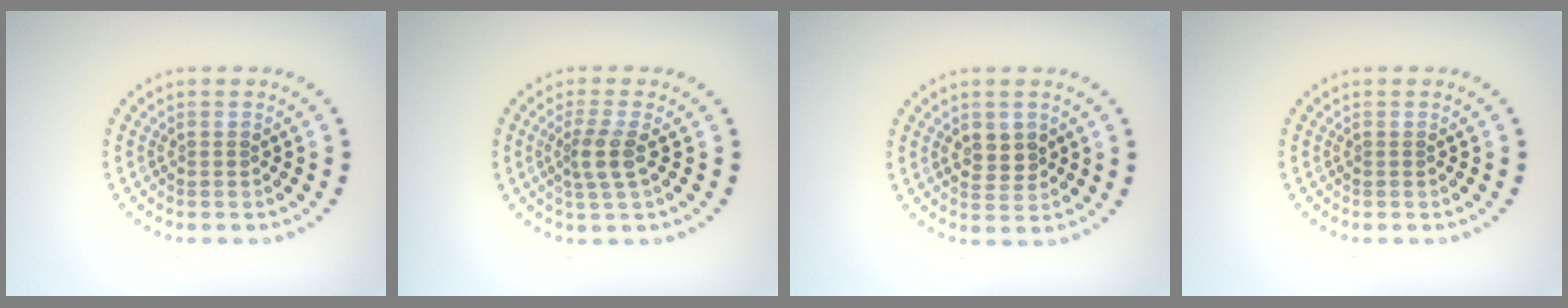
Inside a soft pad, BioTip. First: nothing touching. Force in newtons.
{"total": 2.5, "press": 2.0, "slide": 1.5}
{"total": 2.3, "press": 2.2, "slide": 0.6}
{"total": 0.0}